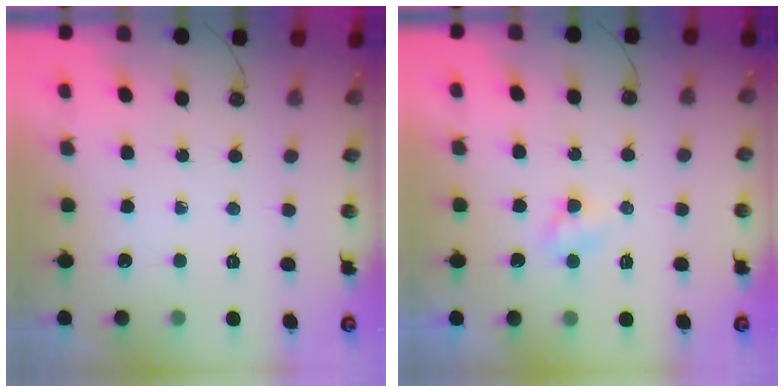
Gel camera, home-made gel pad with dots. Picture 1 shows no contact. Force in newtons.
{"total": 2.4, "press": 2.4, "slide": 0.3}